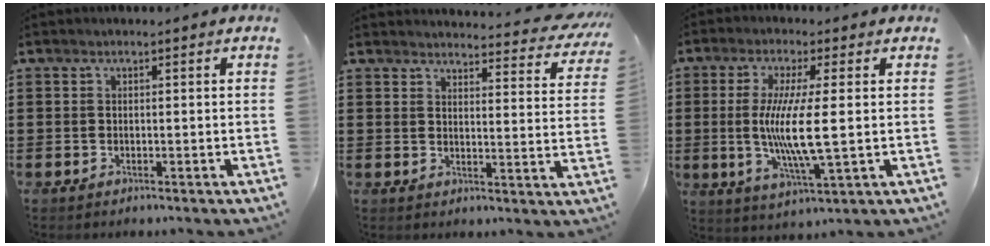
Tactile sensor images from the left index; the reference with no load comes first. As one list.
[{"total": 4.1, "force": [4.0, 0.0, 1.2], "torque": [-0.023, -0.031, 0.065]}, {"total": 9.1, "force": [0.3, 1.1, 9.0], "torque": [-0.177, -0.008, -0.001]}]